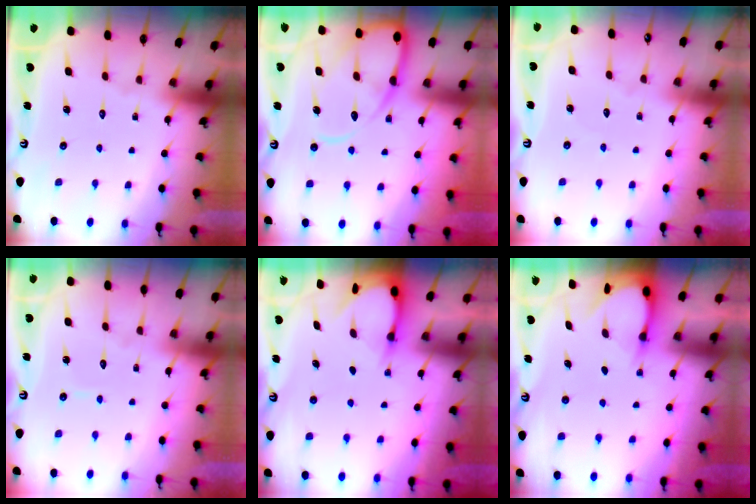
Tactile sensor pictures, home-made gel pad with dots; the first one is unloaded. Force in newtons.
{"total": 12.3, "press": 12.3, "slide": 1.3}
{"total": 2.1, "press": 2.1, "slide": 0.1}
{"total": 3.7, "press": 3.7, "slide": 0.4}
{"total": 3.3, "press": 3.3, "slide": 0.4}
{"total": 3.3, "press": 3.3, "slide": 0.4}